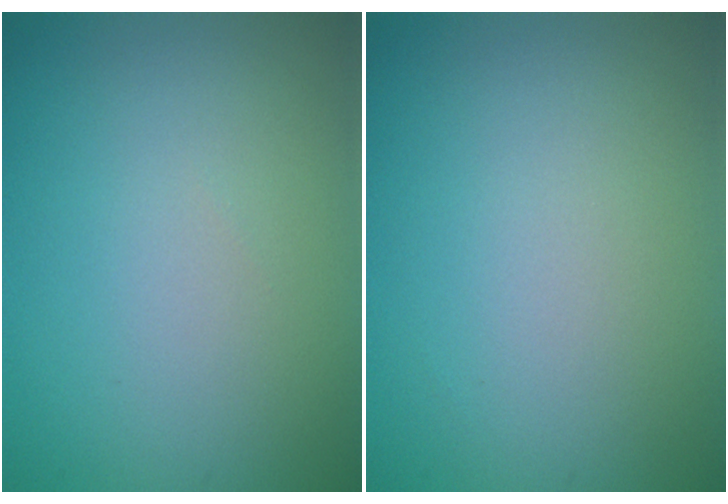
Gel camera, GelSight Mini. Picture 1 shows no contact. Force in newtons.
{"total": 0.0}